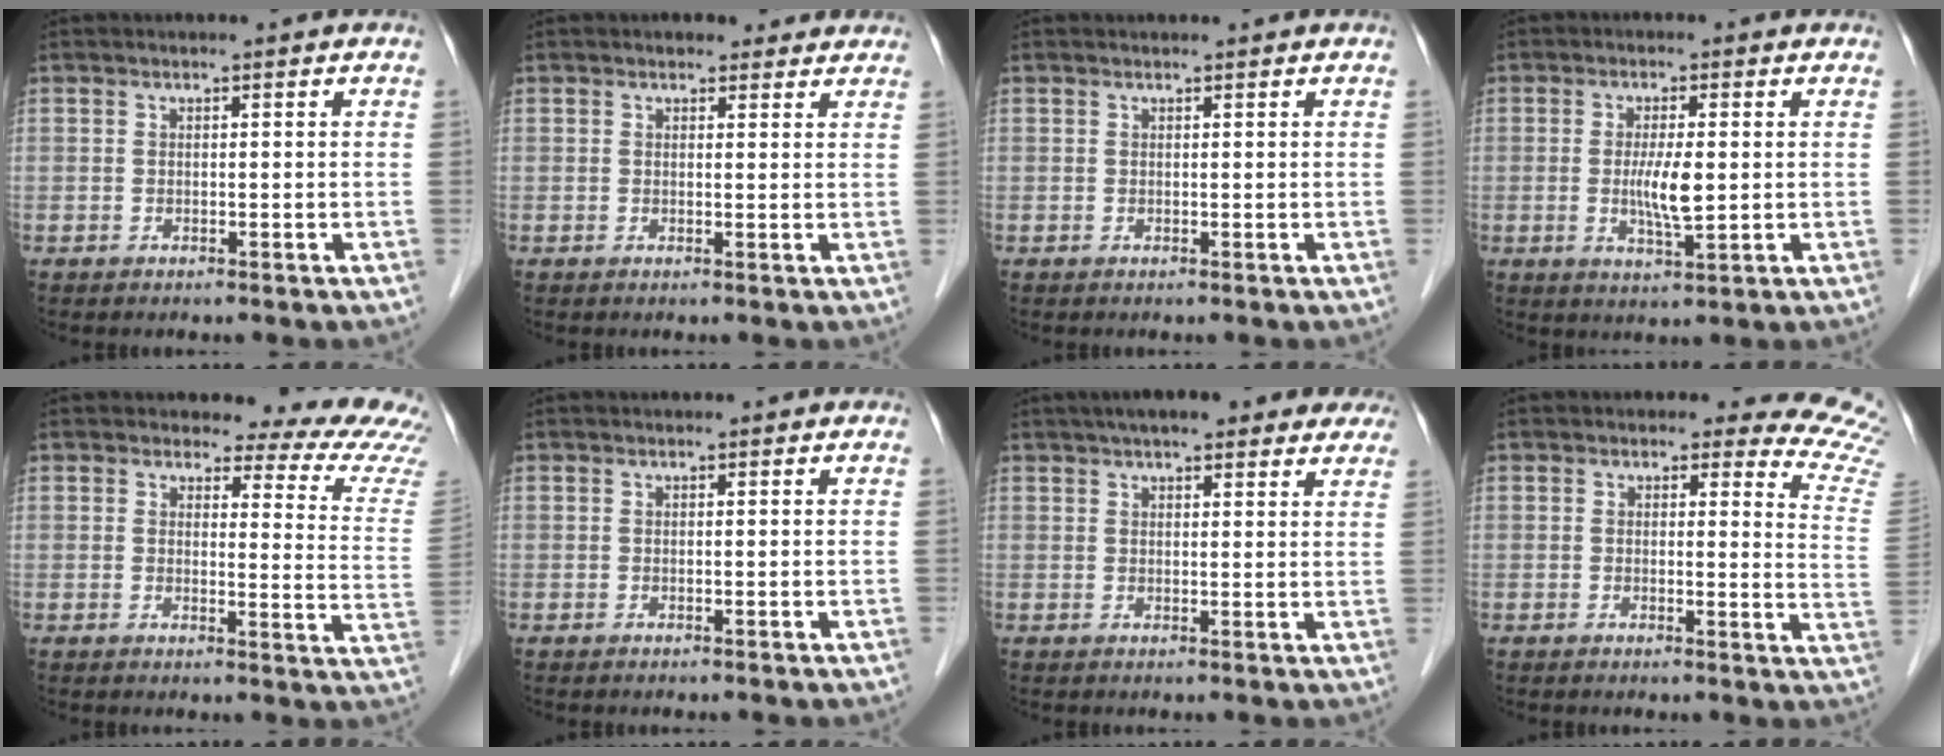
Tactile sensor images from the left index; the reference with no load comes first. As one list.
[{"total": 3.5, "force": [3.0, 1.7, 0.8], "torque": [0.006, 0.009, 0.032]}, {"total": 1.2, "force": [1.1, 0.2, 0.2], "torque": [0.000, 0.011, 0.016]}, {"total": 5.0, "force": [-0.1, 1.0, 4.9], "torque": [-0.089, -0.011, -0.001]}, {"total": 13.3, "force": [12.5, 2.7, 3.8], "torque": [-0.012, -0.078, 0.104]}, {"total": 1.2, "force": [1.0, 0.6, 0.3], "torque": [0.004, 0.014, 0.012]}, {"total": 13.7, "force": [11.2, 3.6, 7.0], "torque": [-0.079, 0.032, 0.137]}, {"total": 10.5, "force": [10.2, 1.9, 1.0], "torque": [0.037, -0.105, 0.061]}]